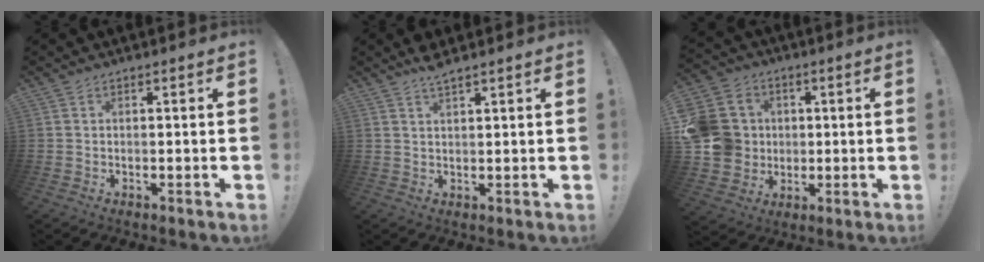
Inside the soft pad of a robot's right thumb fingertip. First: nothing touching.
{"total": 3.3, "force": [2.9, 0.2, 1.7], "torque": [-0.022, -0.019, 0.048]}
{"total": 15.2, "force": [0.8, 14.0, 5.9], "torque": [-0.102, 0.008, 0.029]}